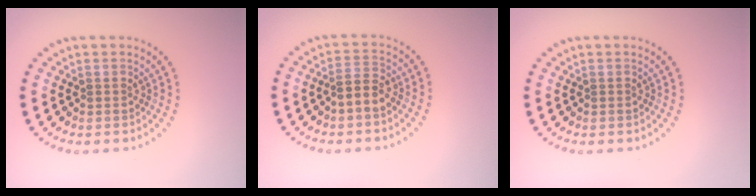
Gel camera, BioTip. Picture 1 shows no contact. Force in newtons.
{"total": 2.0, "press": 1.8, "slide": 0.9}
{"total": 0.0}